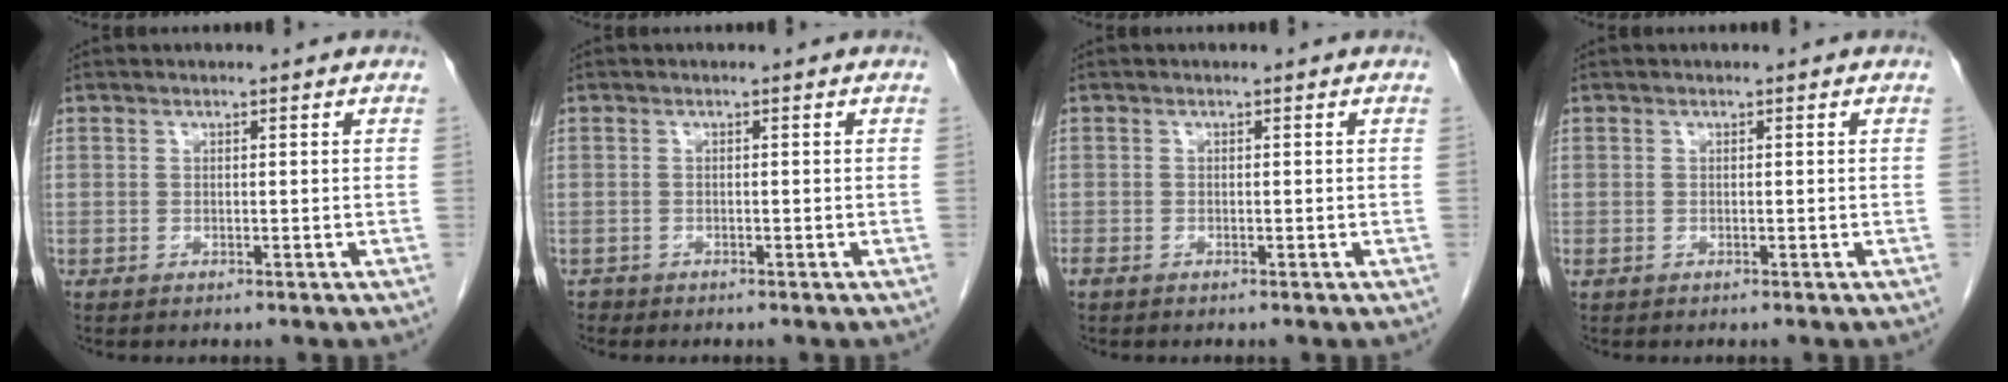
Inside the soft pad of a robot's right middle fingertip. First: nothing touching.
{"total": 0.7, "force": [-0.6, 0.4, -0.1], "torque": [-0.004, 0.002, -0.012]}
{"total": 1.0, "force": [-0.7, 0.5, 0.4], "torque": [-0.015, -0.002, -0.012]}
{"total": 0.0}